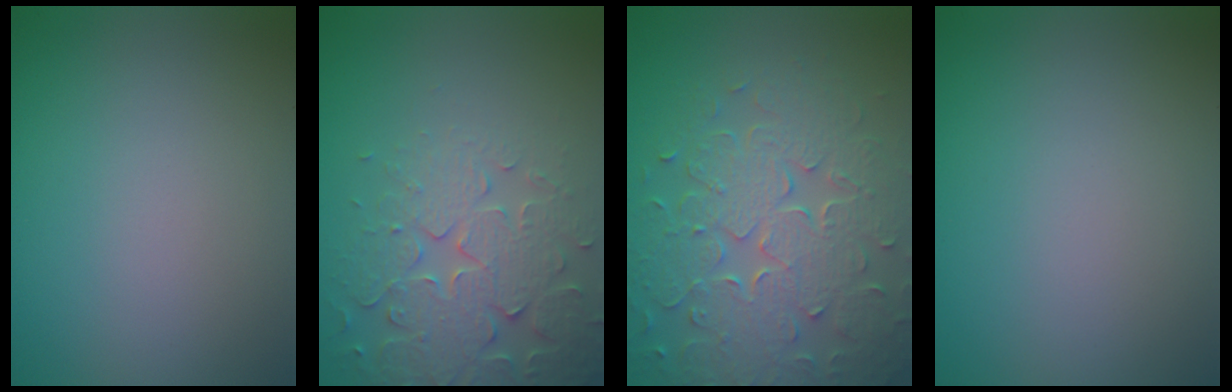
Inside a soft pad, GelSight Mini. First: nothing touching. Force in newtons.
{"total": 4.6, "press": 4.5, "slide": 0.8}
{"total": 8.6, "press": 6.1, "slide": 6.1}
{"total": 0.0}